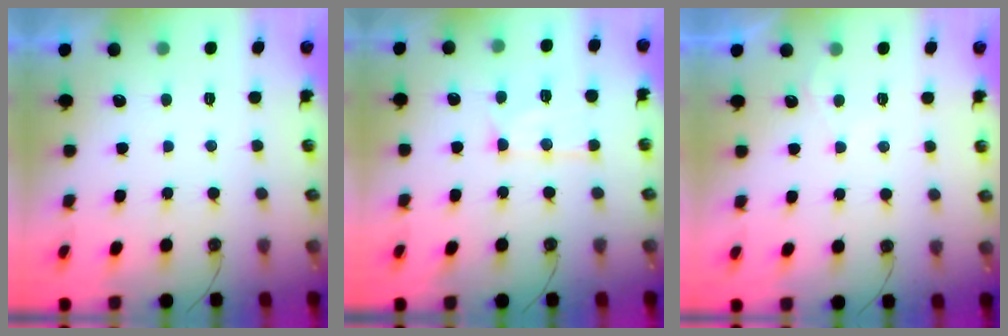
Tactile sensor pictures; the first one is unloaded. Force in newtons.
{"total": 12.0, "press": 11.9, "slide": 1.0}
{"total": 3.3, "press": 3.2, "slide": 0.5}